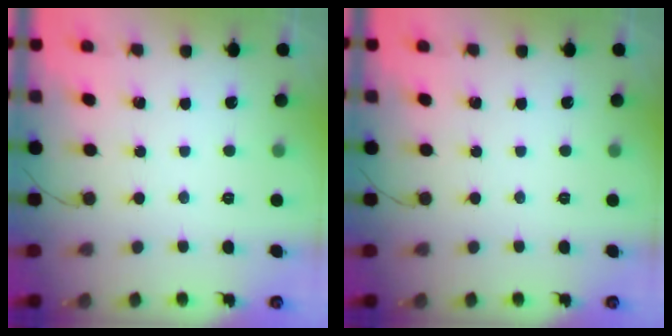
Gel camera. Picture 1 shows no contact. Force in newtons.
{"total": 0.0}